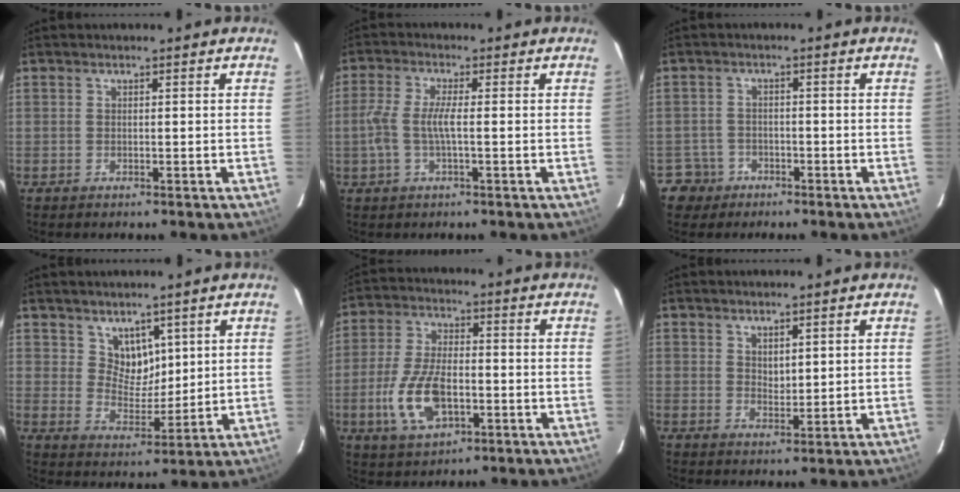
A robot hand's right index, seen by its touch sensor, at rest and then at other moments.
{"total": 5.4, "force": [-0.8, 0.9, 5.3], "torque": [-0.113, 0.003, -0.015]}
{"total": 4.7, "force": [-2.5, 4.0, -0.2], "torque": [-0.008, 0.026, -0.044]}
{"total": 6.0, "force": [3.7, 4.2, 2.0], "torque": [-0.022, 0.001, 0.074]}
{"total": 12.0, "force": [-3.6, 6.1, 9.7], "torque": [-0.210, -0.003, -0.061]}
{"total": 2.7, "force": [1.8, 1.4, 1.3], "torque": [-0.016, -0.002, 0.034]}